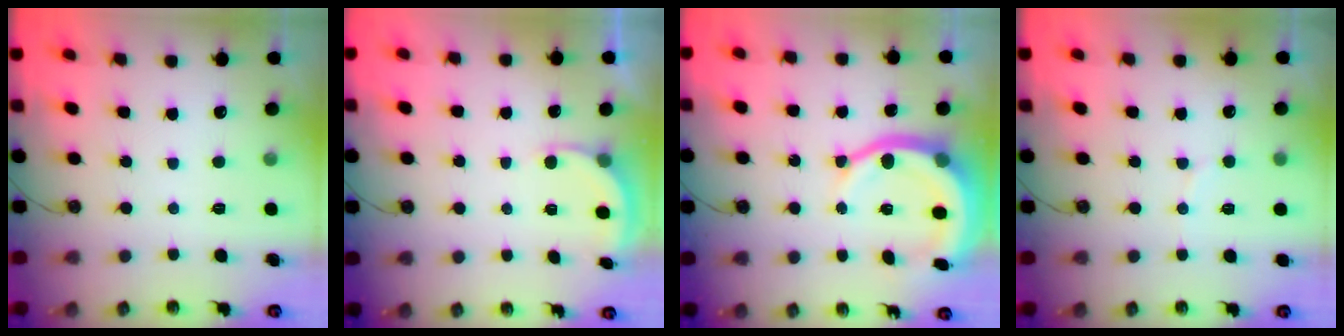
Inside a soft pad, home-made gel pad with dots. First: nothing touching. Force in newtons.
{"total": 2.4, "press": 2.2, "slide": 0.9}
{"total": 12.6, "press": 12.4, "slide": 2.2}
{"total": 4.7, "press": 4.5, "slide": 1.0}